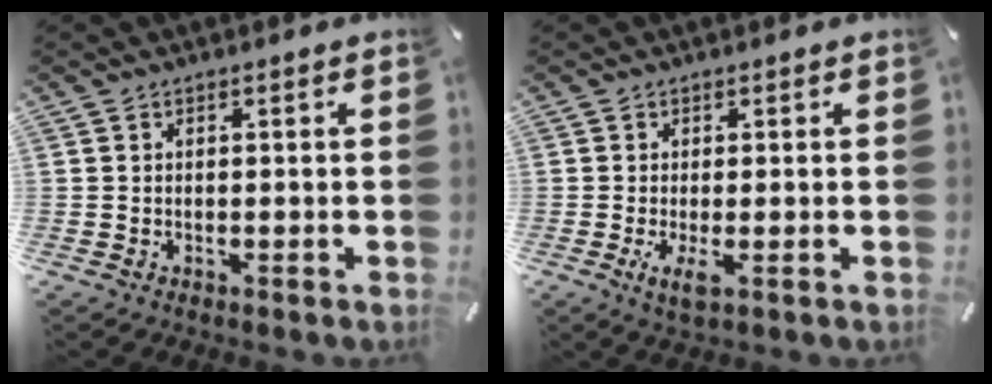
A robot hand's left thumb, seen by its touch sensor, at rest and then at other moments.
{"total": 3.5, "force": [-0.6, 0.9, 3.4], "torque": [-0.068, -0.019, -0.015]}